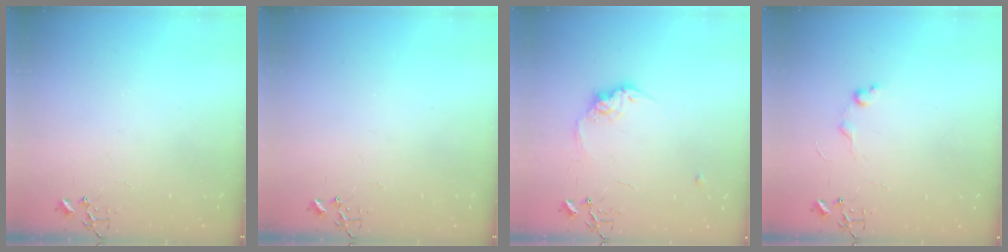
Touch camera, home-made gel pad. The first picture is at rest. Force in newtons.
{"total": 0.0}
{"total": 10.7, "press": 10.7, "slide": 0.6}
{"total": 5.6, "press": 5.6, "slide": 0.7}